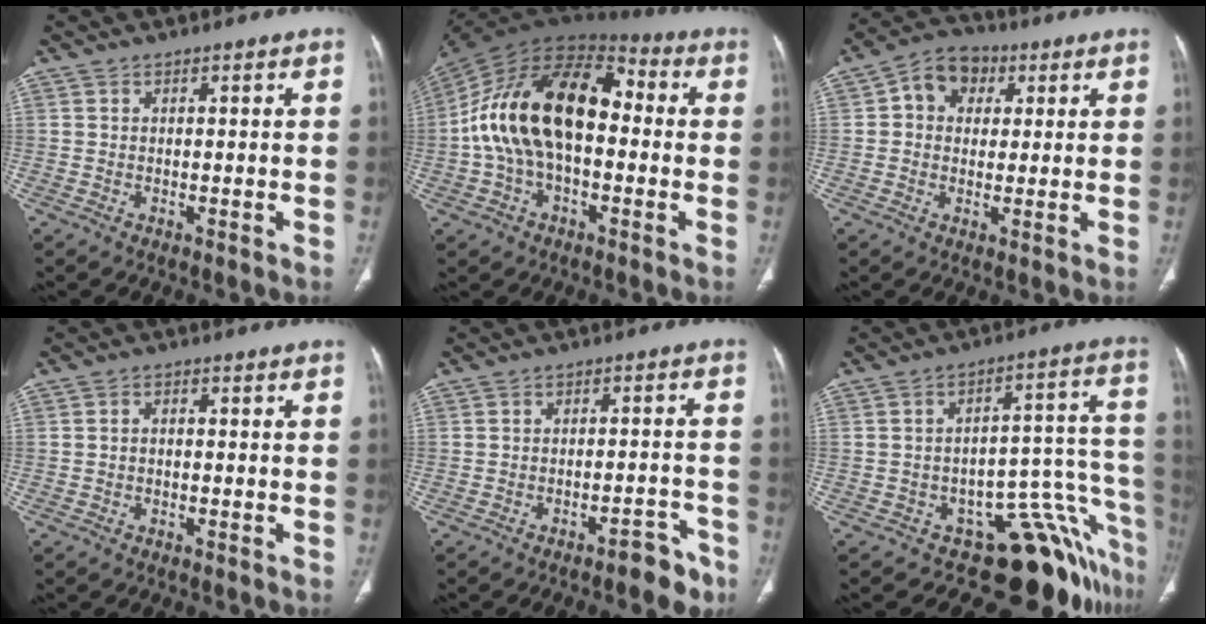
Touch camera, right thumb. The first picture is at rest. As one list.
[{"total": 22.1, "force": [-0.1, 12.9, 17.9], "torque": [-0.321, 0.044, -0.008]}, {"total": 8.1, "force": [2.2, 6.6, 4.1], "torque": [-0.038, 0.009, 0.026]}, {"total": 1.3, "force": [-0.3, 0.9, 0.8], "torque": [-0.010, 0.005, -0.008]}, {"total": 6.2, "force": [-4.3, 2.4, 3.7], "torque": [-0.034, 0.039, -0.052]}, {"total": 15.9, "force": [-11.8, 5.9, 8.8], "torque": [-0.006, 0.125, -0.152]}]